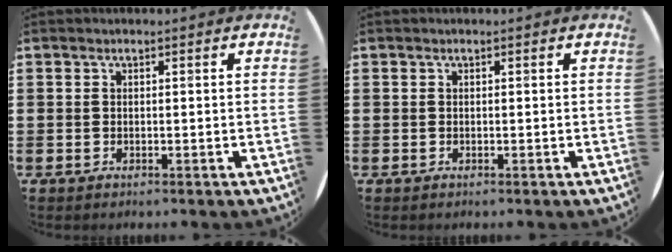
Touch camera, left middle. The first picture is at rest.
{"total": 0.0}